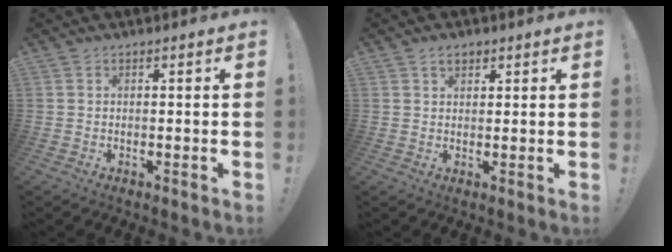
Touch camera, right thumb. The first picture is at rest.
{"total": 2.8, "force": [1.6, 1.8, 1.4], "torque": [-0.024, 0.000, 0.028]}